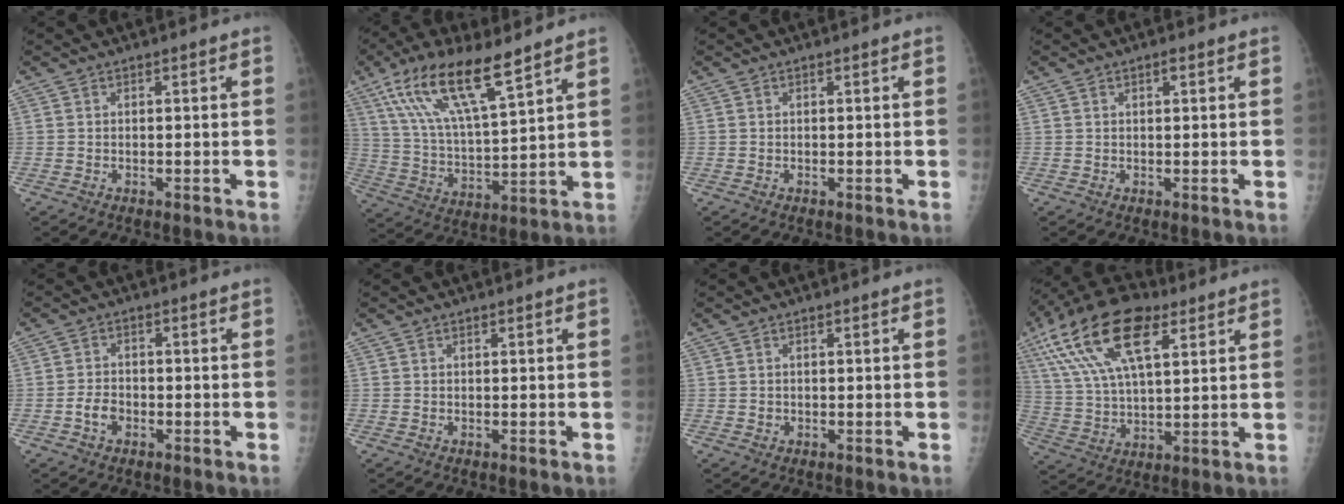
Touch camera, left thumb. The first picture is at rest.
{"total": 16.5, "force": [10.2, 4.4, 12.3], "torque": [-0.223, -0.036, 0.202]}
{"total": 0.0}
{"total": 1.0, "force": [0.5, 0.5, 0.7], "torque": [-0.008, 0.000, 0.008]}
{"total": 3.2, "force": [-1.3, 2.3, 1.8], "torque": [-0.026, 0.011, -0.026]}
{"total": 0.0}
{"total": 0.6, "force": [0.1, 0.6, 0.1], "torque": [0.002, 0.001, 0.002]}
{"total": 19.5, "force": [9.2, 8.6, 15.0], "torque": [-0.287, 0.000, 0.167]}